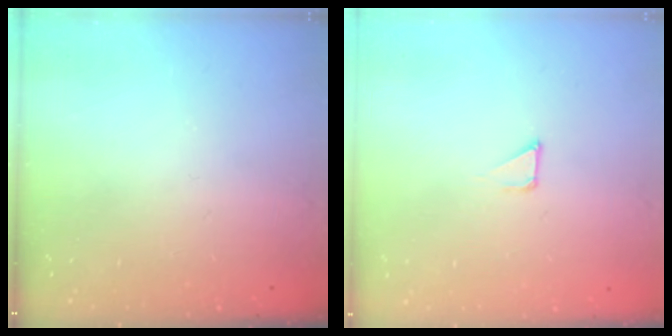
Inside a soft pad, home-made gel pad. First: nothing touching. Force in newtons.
{"total": 1.6, "press": 1.6, "slide": 0.1}